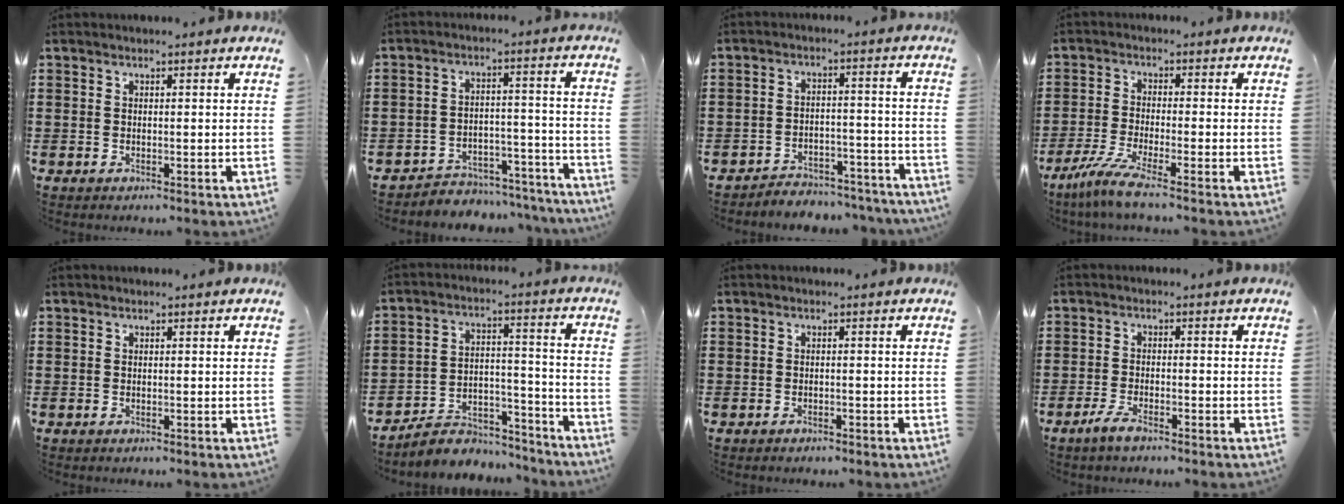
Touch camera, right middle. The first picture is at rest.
{"total": 4.7, "force": [-4.6, 1.0, 0.3], "torque": [-0.010, 0.010, -0.097]}
{"total": 4.3, "force": [-4.3, 0.6, 0.1], "torque": [-0.007, 0.007, -0.091]}
{"total": 5.4, "force": [-3.8, -0.1, 3.8], "torque": [-0.098, -0.028, -0.078]}
{"total": 0.0}
{"total": 6.8, "force": [-6.4, 1.8, 1.5], "torque": [-0.025, 0.015, -0.124]}
{"total": 0.7, "force": [-0.7, 0.2, 0.1], "torque": [-0.004, 0.000, -0.015]}
{"total": 2.7, "force": [-1.9, 0.4, 1.9], "torque": [-0.045, -0.002, -0.040]}